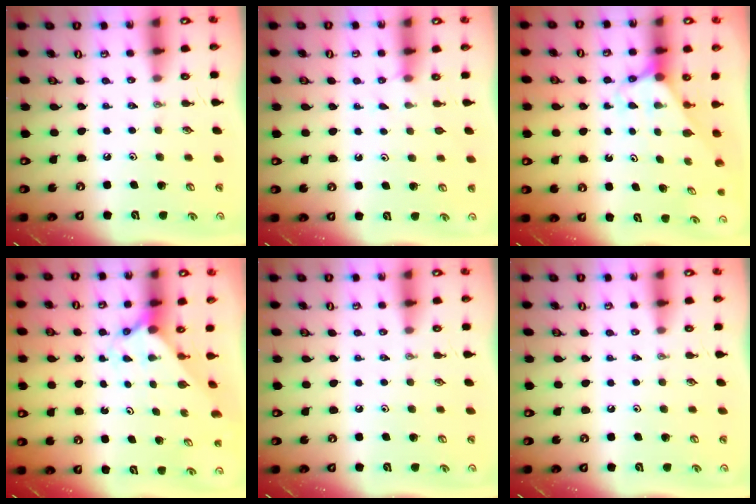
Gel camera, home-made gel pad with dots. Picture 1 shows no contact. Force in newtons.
{"total": 2.1, "press": 2.1, "slide": 0.3}
{"total": 2.5, "press": 2.4, "slide": 0.2}
{"total": 1.7, "press": 1.7, "slide": 0.2}
{"total": 0.0}
{"total": 0.0}